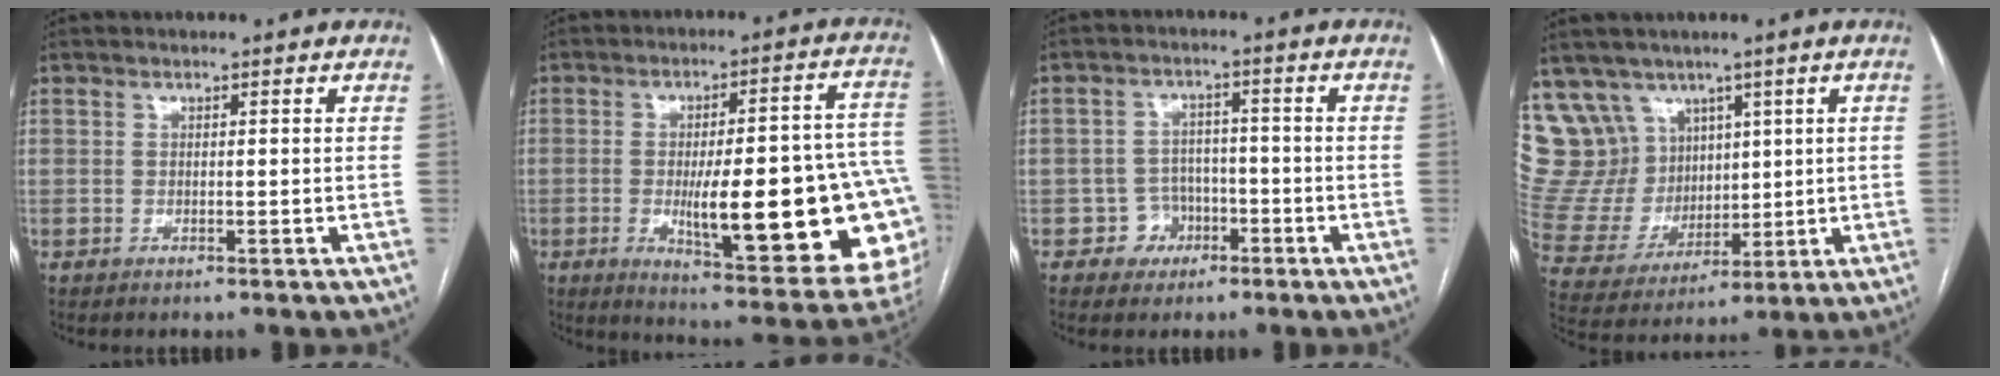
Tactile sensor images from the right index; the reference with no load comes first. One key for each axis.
{"total": 26.3, "fx": -4.6, "fy": 5.3, "fz": 25.3, "tx": -0.256, "ty": 0.006, "tz": -0.048}
{"total": 4.4, "fx": -2.0, "fy": 3.9, "fz": 0.4, "tx": 0.007, "ty": 0.016, "tz": -0.030}
{"total": 14.2, "fx": 8.9, "fy": 10.7, "fz": 3.2, "tx": -0.084, "ty": 0.057, "tz": 0.198}